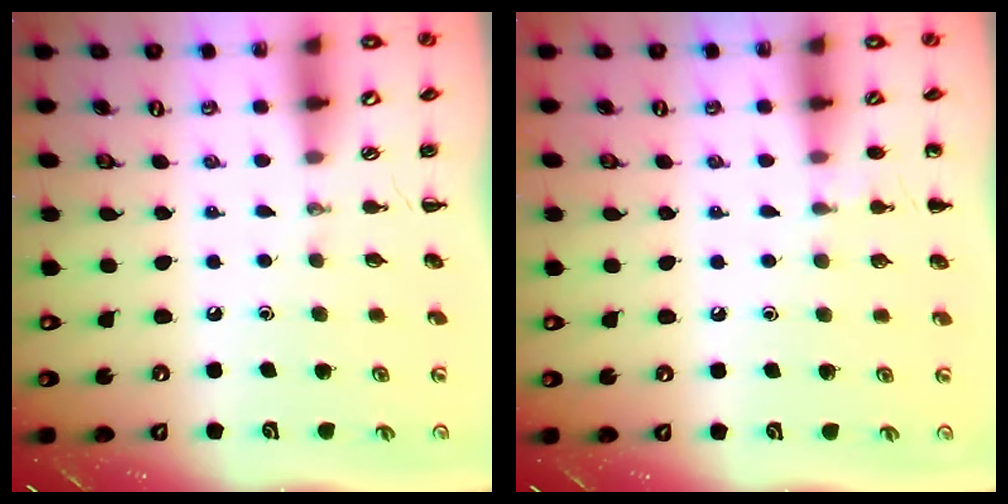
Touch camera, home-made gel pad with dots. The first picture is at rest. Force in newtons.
{"total": 5.4, "press": 5.1, "slide": 1.7}